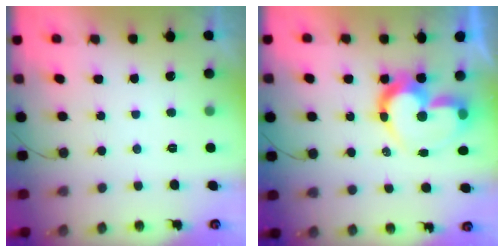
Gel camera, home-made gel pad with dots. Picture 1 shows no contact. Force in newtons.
{"total": 15.0, "press": 15.0, "slide": 1.5}